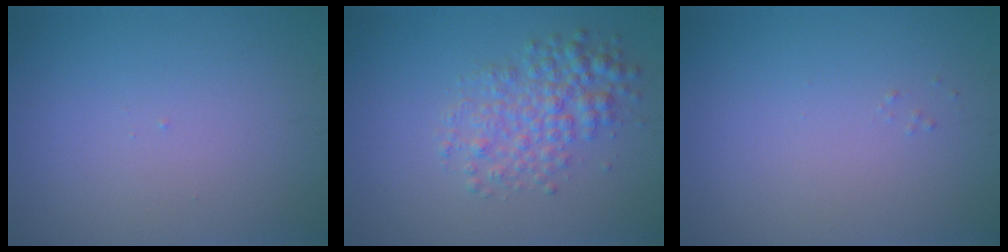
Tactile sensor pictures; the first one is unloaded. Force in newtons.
{"total": 3.8, "press": 3.8, "slide": 0.1}
{"total": 0.0}